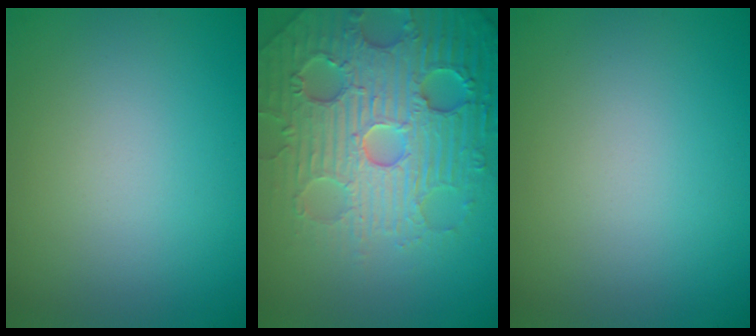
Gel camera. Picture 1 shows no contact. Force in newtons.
{"total": 7.8, "press": 7.7, "slide": 1.7}
{"total": 0.0}